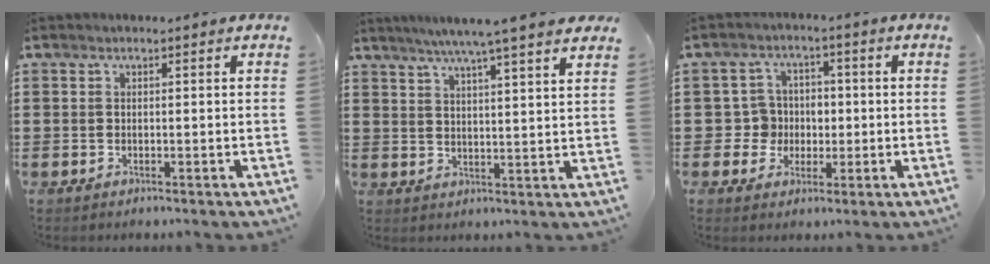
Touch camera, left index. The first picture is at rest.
{"total": 6.1, "force": [5.1, -1.0, 3.2], "torque": [-0.077, -0.020, 0.086]}
{"total": 5.0, "force": [-0.3, 4.9, 1.0], "torque": [-0.040, 0.014, -0.006]}